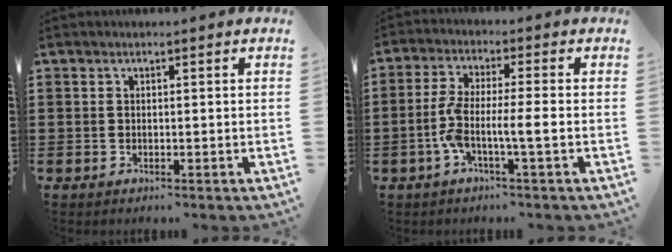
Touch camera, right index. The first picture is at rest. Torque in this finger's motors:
{"motor_torque": [1.39, -0.75, 0.39, 0.20]}